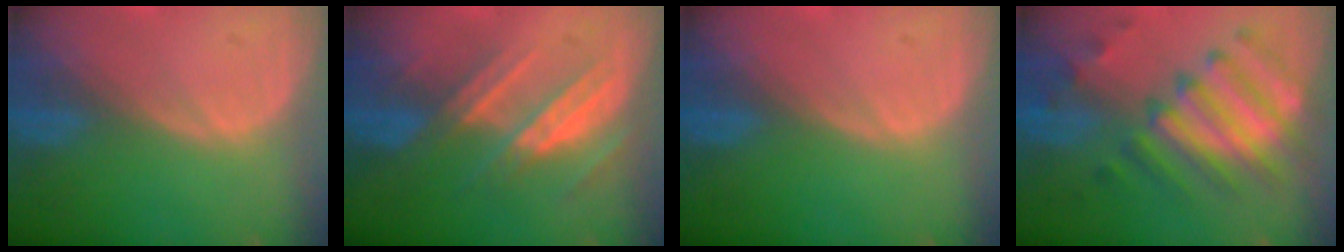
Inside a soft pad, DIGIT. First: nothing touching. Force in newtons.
{"total": 7.3, "press": 6.8, "slide": 2.7}
{"total": 0.0}
{"total": 8.9, "press": 8.8, "slide": 1.0}